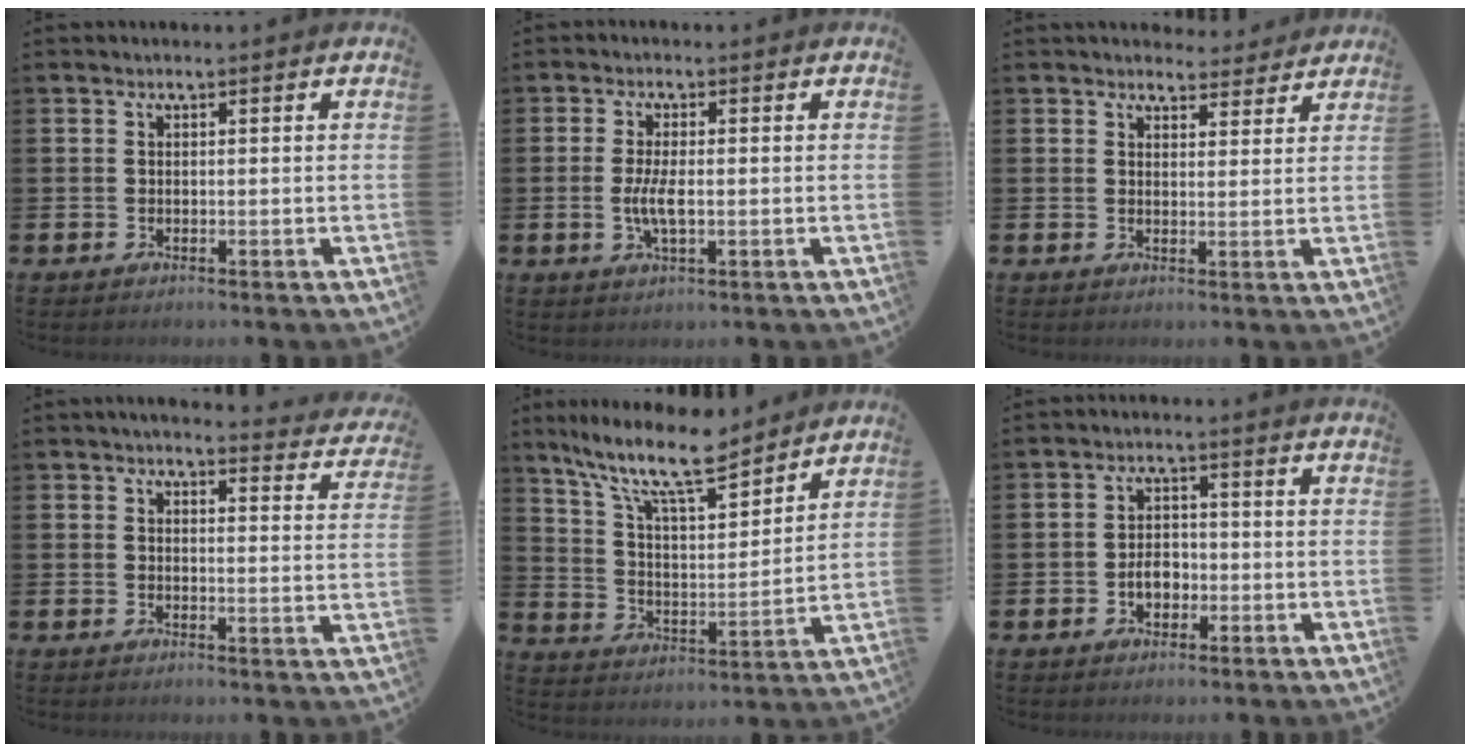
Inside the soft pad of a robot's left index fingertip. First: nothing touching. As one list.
[{"total": 3.7, "force": [-0.4, 1.3, 3.5], "torque": [-0.061, -0.004, -0.012]}, {"total": 3.6, "force": [3.4, 1.0, -0.1], "torque": [0.018, -0.022, 0.058]}, {"total": 3.2, "force": [3.2, 0.2, 0.4], "torque": [-0.007, -0.025, 0.053]}, {"total": 12.2, "force": [10.3, 2.5, 6.1], "torque": [-0.134, -0.053, 0.178]}, {"total": 3.3, "force": [-1.1, 2.4, 2.1], "torque": [-0.018, -0.005, -0.029]}]